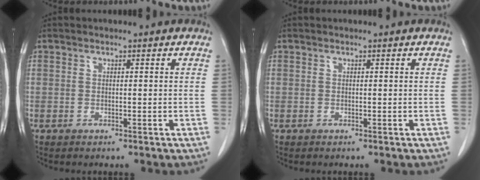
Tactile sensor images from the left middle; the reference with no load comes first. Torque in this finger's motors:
{"motor_torque": [0.00, 0.00, 0.04, 0.01]}